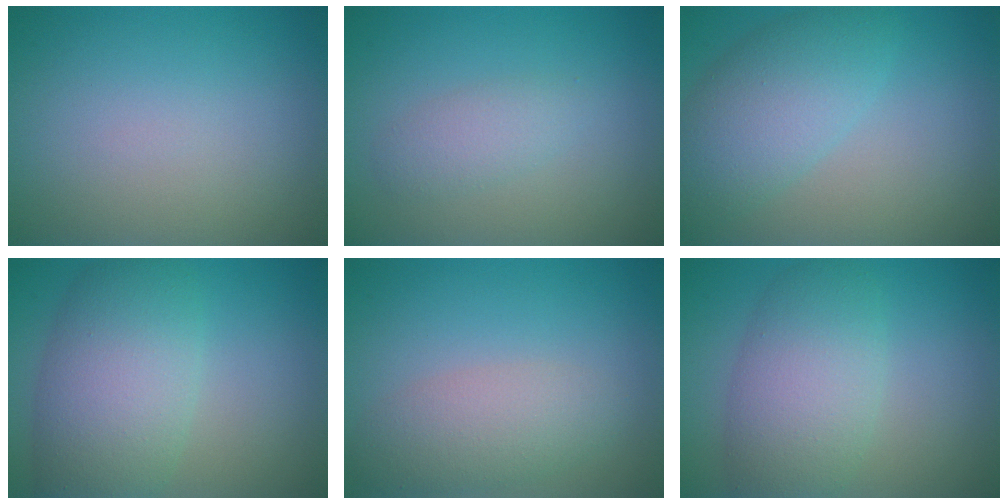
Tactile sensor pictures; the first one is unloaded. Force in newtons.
{"total": 1.9, "press": 1.9, "slide": 0.0}
{"total": 5.3, "press": 5.3, "slide": 0.2}
{"total": 7.6, "press": 7.6, "slide": 0.3}
{"total": 3.6, "press": 3.6, "slide": 0.1}
{"total": 5.9, "press": 5.9, "slide": 0.2}